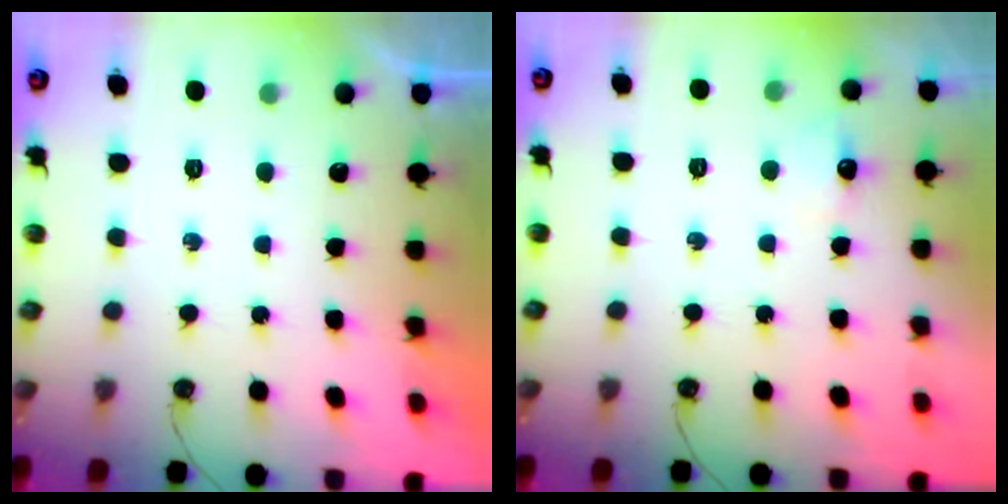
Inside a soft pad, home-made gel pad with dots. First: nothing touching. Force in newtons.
{"total": 5.6, "press": 5.5, "slide": 0.7}